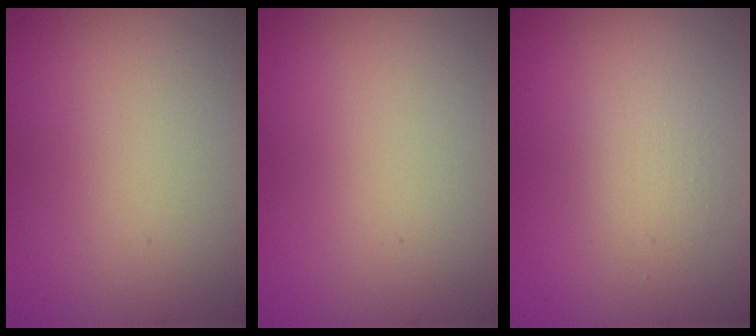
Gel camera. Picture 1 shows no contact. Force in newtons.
{"total": 0.0}
{"total": 1.4, "press": 1.4, "slide": 0.0}